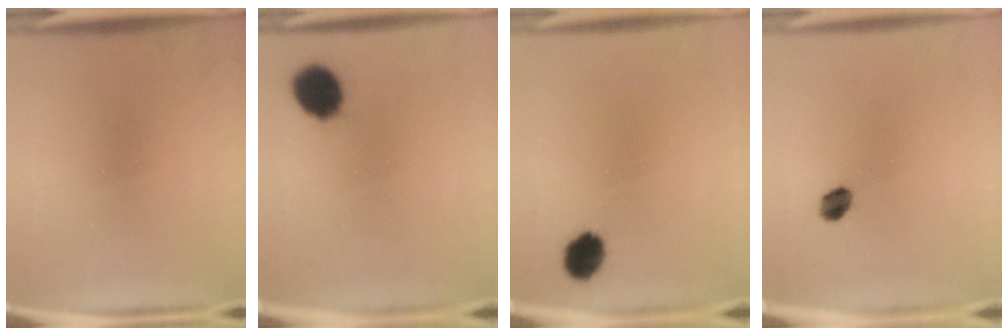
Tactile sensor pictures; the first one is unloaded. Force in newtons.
{"total": 9.1}
{"total": 4.1}
{"total": 3.5}